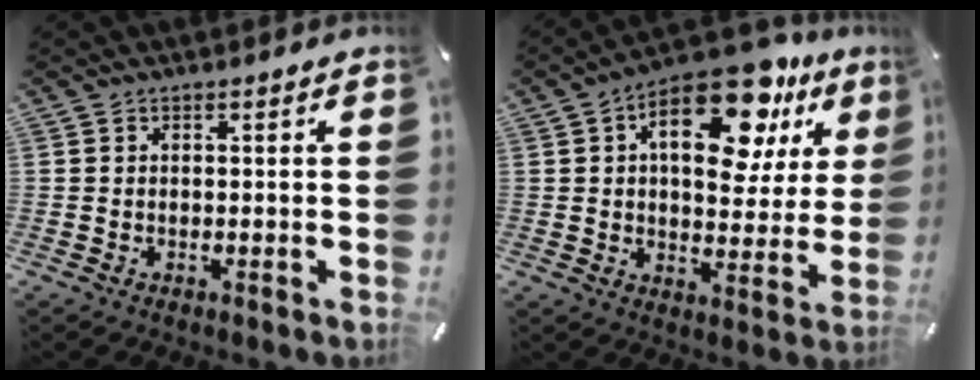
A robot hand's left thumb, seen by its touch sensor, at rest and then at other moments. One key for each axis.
{"total": 19.3, "fx": 9.8, "fy": 9.9, "fz": 13.4, "tx": -0.192, "ty": -0.049, "tz": 0.159}